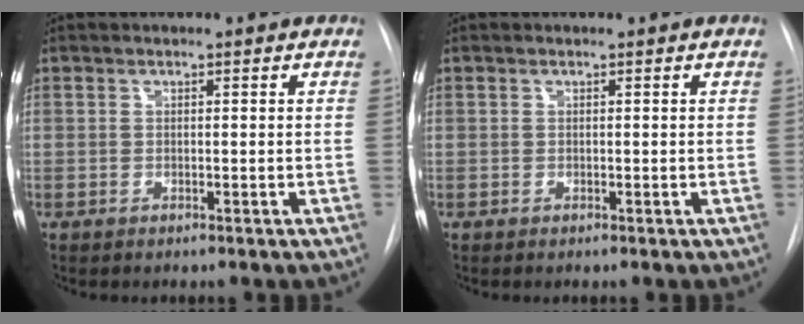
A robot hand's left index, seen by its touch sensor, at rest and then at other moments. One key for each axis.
{"total": 0.0}